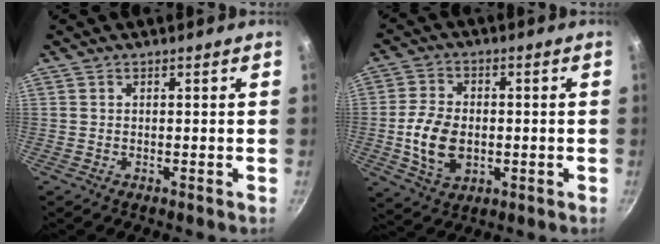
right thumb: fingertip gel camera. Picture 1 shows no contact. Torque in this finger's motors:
{"motor_torque": [-0.57, 0.47, -0.11, -0.05, 0.13]}